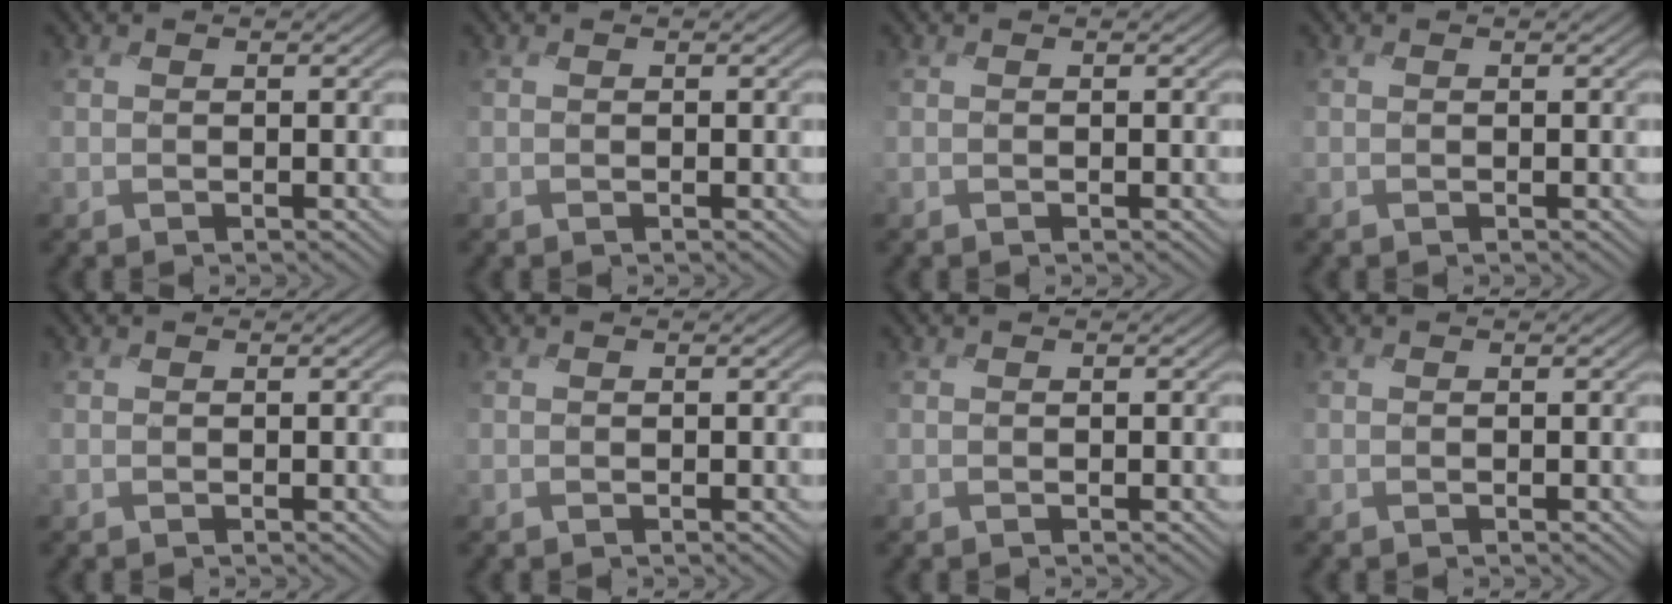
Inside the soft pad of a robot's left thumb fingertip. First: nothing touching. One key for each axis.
{"total": 0.0}
{"total": 0.0}
{"total": 0.0}
{"total": 0.0}
{"total": 0.0}
{"total": 0.0}
{"total": 0.0}